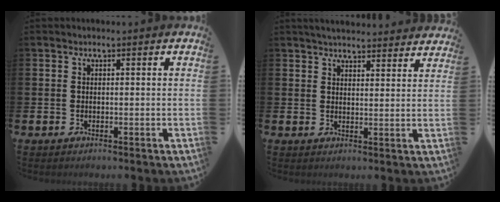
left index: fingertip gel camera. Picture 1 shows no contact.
{"total": 4.3, "force": [4.2, 0.3, 0.5], "torque": [-0.010, -0.023, 0.076]}